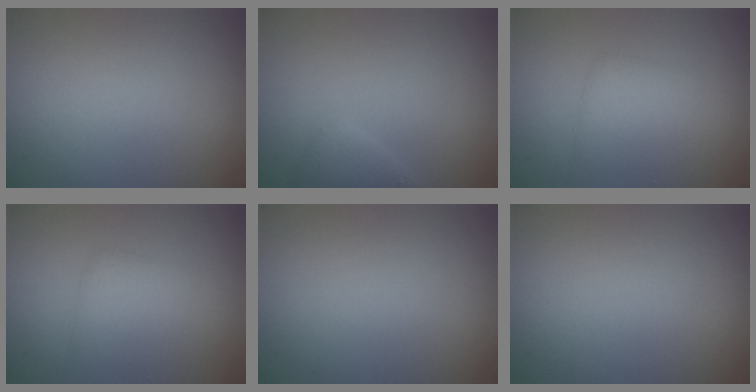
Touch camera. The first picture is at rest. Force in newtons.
{"total": 1.5, "press": 1.5, "slide": 0.2}
{"total": 2.7, "press": 2.7, "slide": 0.1}
{"total": 2.7, "press": 2.7, "slide": 0.1}
{"total": 0.0}
{"total": 0.0}